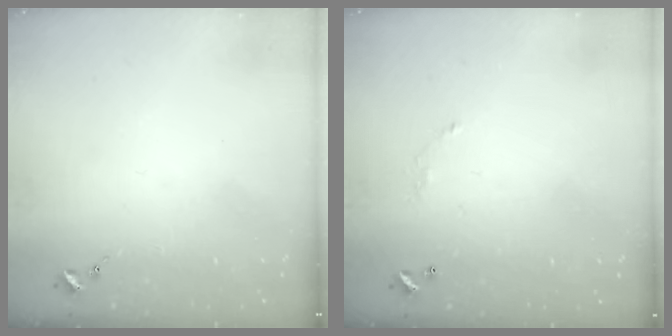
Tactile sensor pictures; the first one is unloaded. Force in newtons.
{"total": 3.9, "press": 3.9, "slide": 0.1}